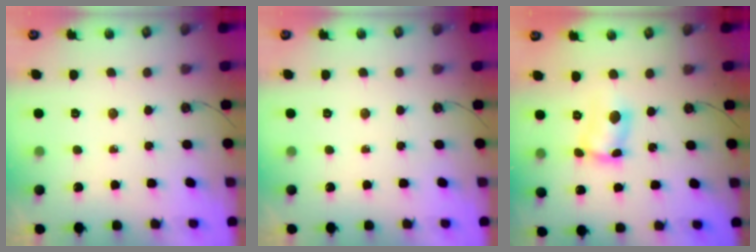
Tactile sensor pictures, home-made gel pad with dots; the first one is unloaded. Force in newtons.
{"total": 0.0}
{"total": 6.3, "press": 6.3, "slide": 0.3}